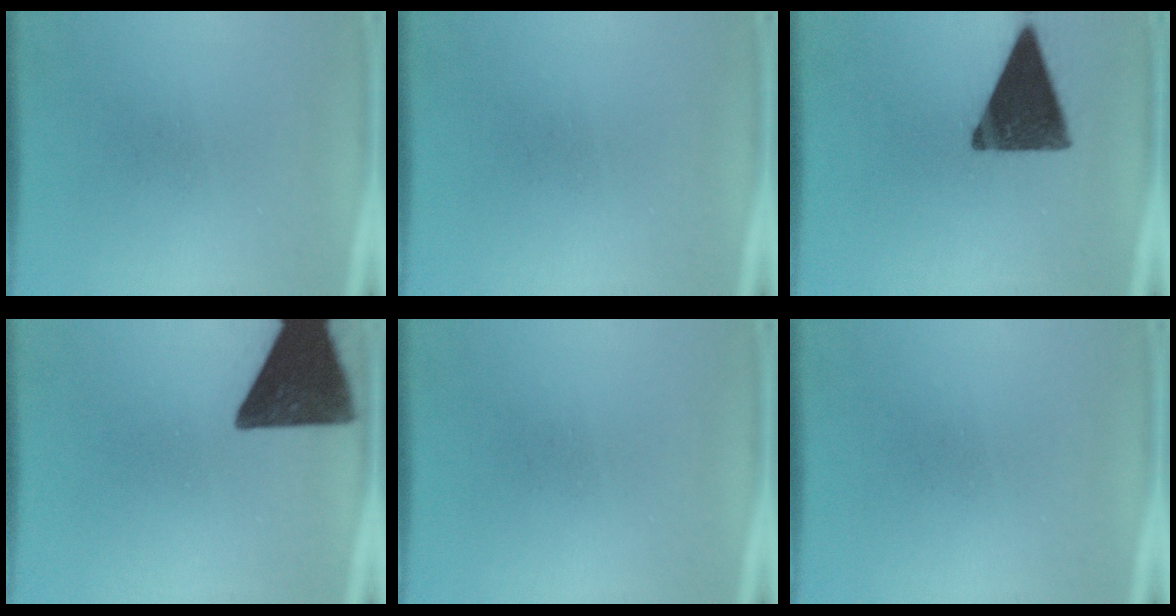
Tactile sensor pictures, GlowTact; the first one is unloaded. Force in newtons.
{"total": 0.0}
{"total": 14.8}
{"total": 16.1}
{"total": 0.0}
{"total": 0.0}